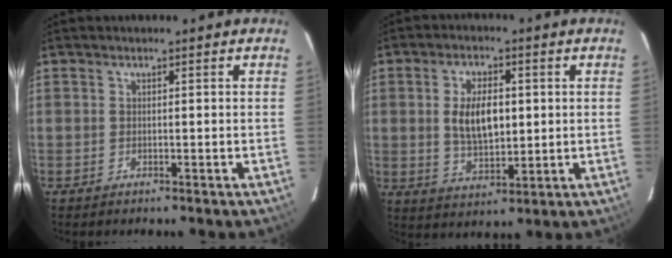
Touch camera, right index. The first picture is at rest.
{"total": 9.0, "force": [1.0, 4.6, 7.7], "torque": [-0.145, 0.002, 0.025]}